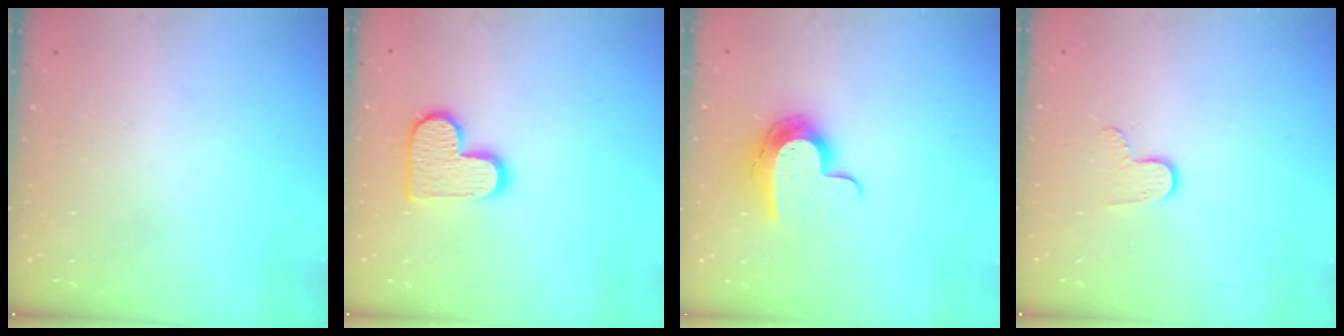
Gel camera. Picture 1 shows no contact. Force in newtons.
{"total": 12.0, "press": 12.0, "slide": 0.6}
{"total": 12.1, "press": 12.1, "slide": 0.6}
{"total": 7.0, "press": 7.0, "slide": 0.6}